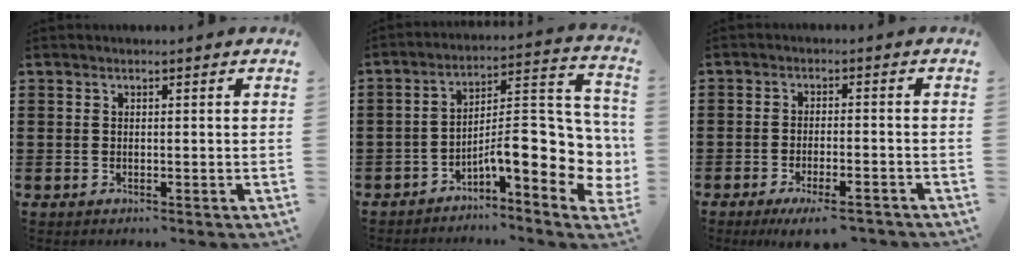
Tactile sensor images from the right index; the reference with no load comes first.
{"total": 11.5, "force": [-3.3, 3.3, 10.5], "torque": [-0.152, -0.033, -0.067]}
{"total": 4.5, "force": [-3.6, 0.6, 2.5], "torque": [-0.046, -0.007, -0.066]}